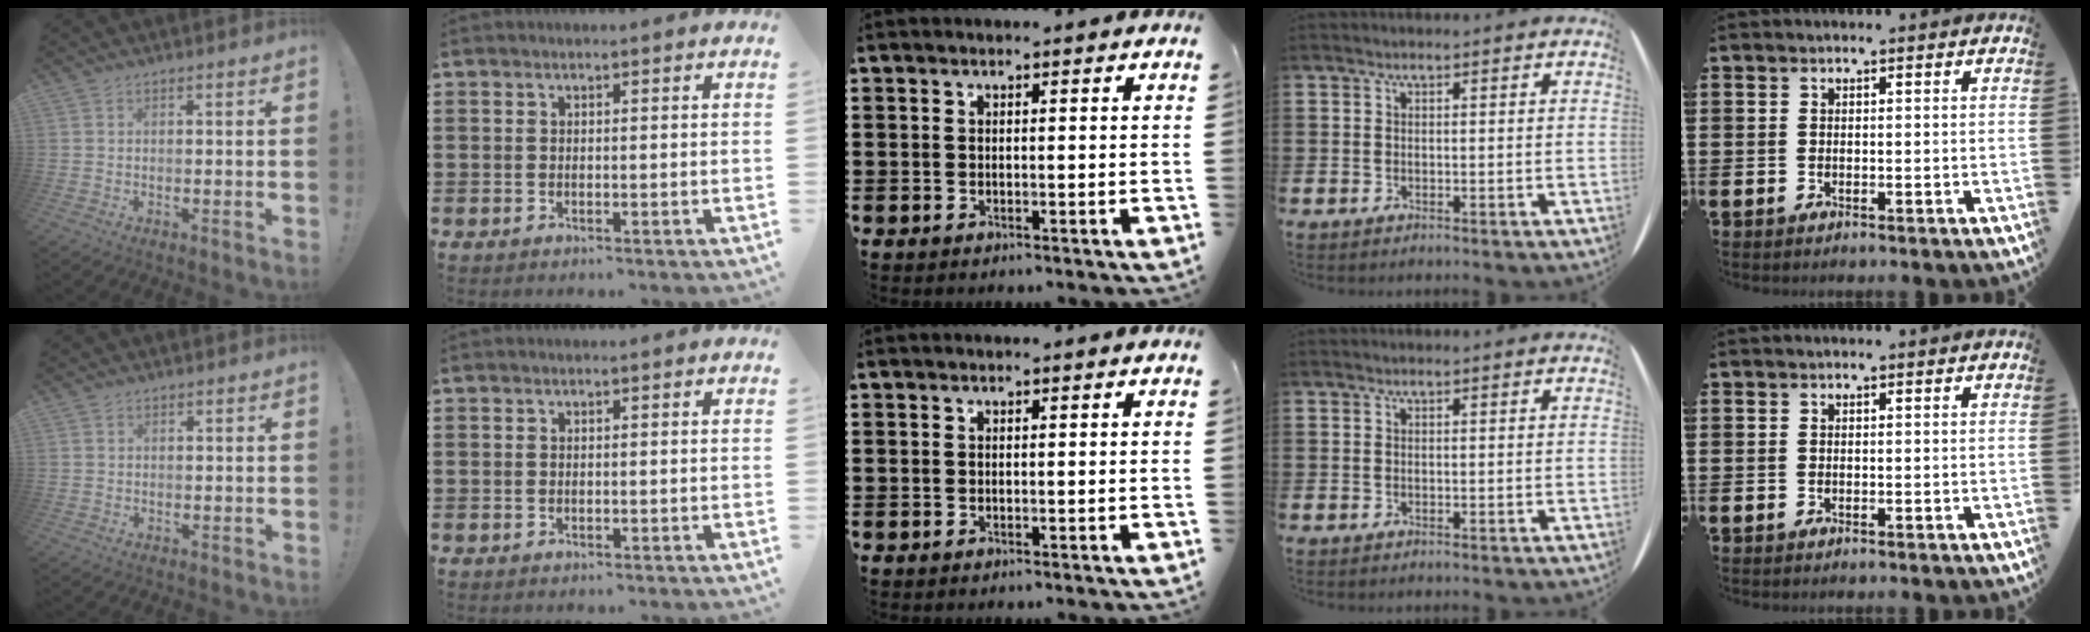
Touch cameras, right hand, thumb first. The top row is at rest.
{"thumb": {"total": 0.9, "force": [0.2, 0.9, 0.1], "torque": [0.002, -0.001, 0.003]}}